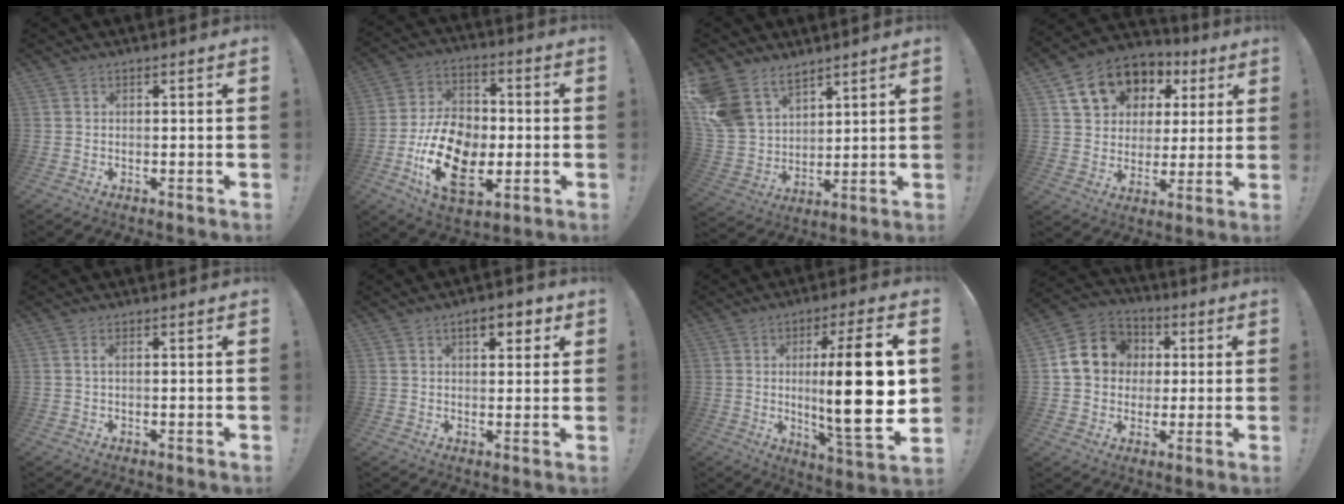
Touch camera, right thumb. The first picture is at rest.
{"total": 20.0, "force": [-5.4, 13.3, 13.9], "torque": [-0.246, 0.031, -0.083]}
{"total": 13.7, "force": [9.3, 8.7, 5.2], "torque": [-0.112, -0.062, 0.188]}
{"total": 15.3, "force": [7.1, 11.8, 6.7], "torque": [-0.102, -0.028, 0.146]}
{"total": 1.0, "force": [0.1, 0.0, 1.0], "torque": [-0.021, 0.000, 0.001]}
{"total": 6.1, "force": [3.0, 3.0, 4.4], "torque": [-0.044, -0.009, 0.044]}
{"total": 20.2, "force": [1.2, 2.9, 20.0], "torque": [-0.328, -0.024, 0.009]}
{"total": 13.8, "force": [2.2, 12.2, 6.1], "torque": [-0.083, 0.013, 0.052]}